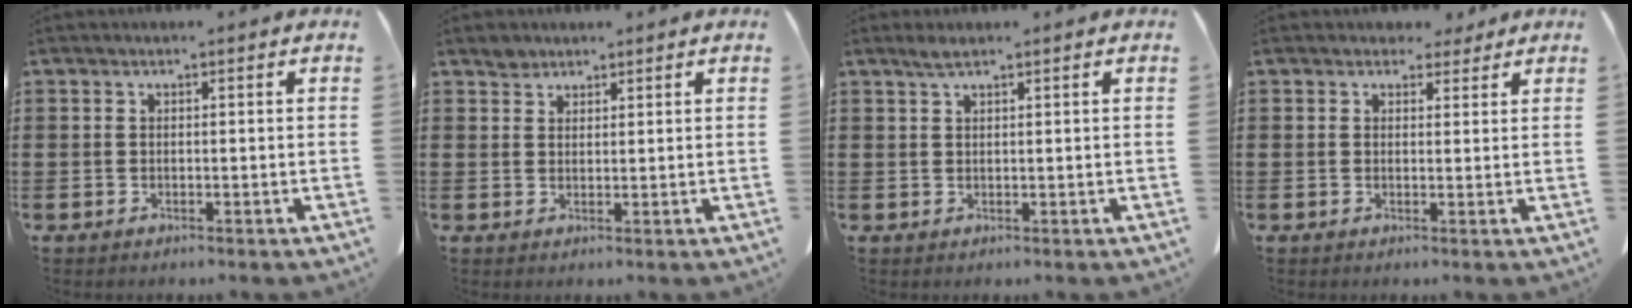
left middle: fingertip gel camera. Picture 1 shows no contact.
{"total": 1.8, "force": [1.6, 0.8, 0.2], "torque": [-0.009, 0.001, 0.032]}
{"total": 1.6, "force": [1.1, 0.1, 1.1], "torque": [-0.023, 0.001, 0.021]}
{"total": 2.9, "force": [2.4, 1.4, 0.7], "torque": [-0.005, -0.003, 0.042]}